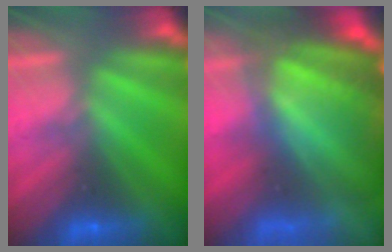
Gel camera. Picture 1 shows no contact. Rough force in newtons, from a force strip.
{"total": 8.9}